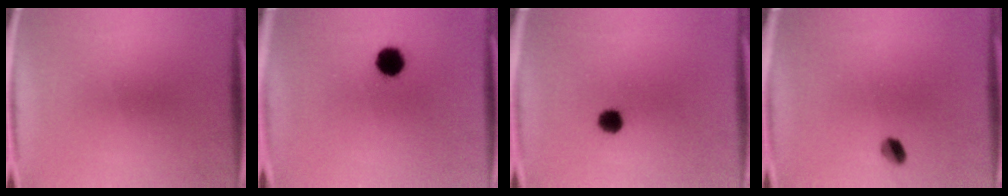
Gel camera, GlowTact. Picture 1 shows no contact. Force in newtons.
{"total": 5.9}
{"total": 3.7}
{"total": 2.7}